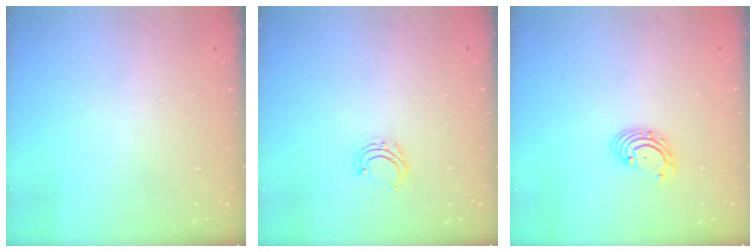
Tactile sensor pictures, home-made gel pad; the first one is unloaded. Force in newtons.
{"total": 4.6, "press": 4.5, "slide": 0.5}
{"total": 2.7, "press": 2.7, "slide": 0.1}